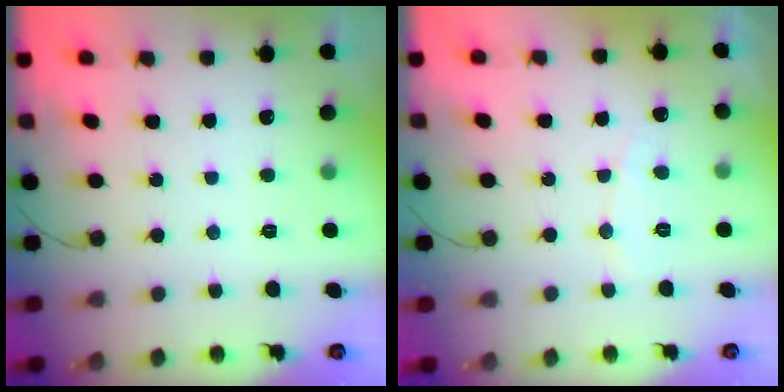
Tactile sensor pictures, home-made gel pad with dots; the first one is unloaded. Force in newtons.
{"total": 4.4, "press": 4.4, "slide": 0.4}